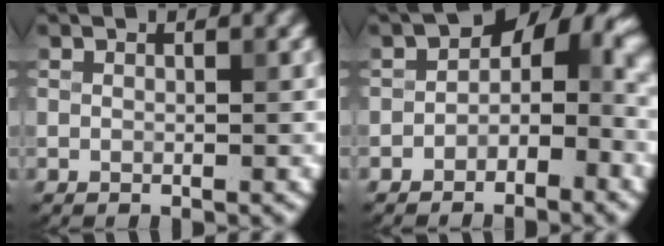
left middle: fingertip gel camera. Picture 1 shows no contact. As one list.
[{"total": 4.5, "force": [-1.1, 3.1, 3.1], "torque": [-0.021, 0.013, -0.033]}]